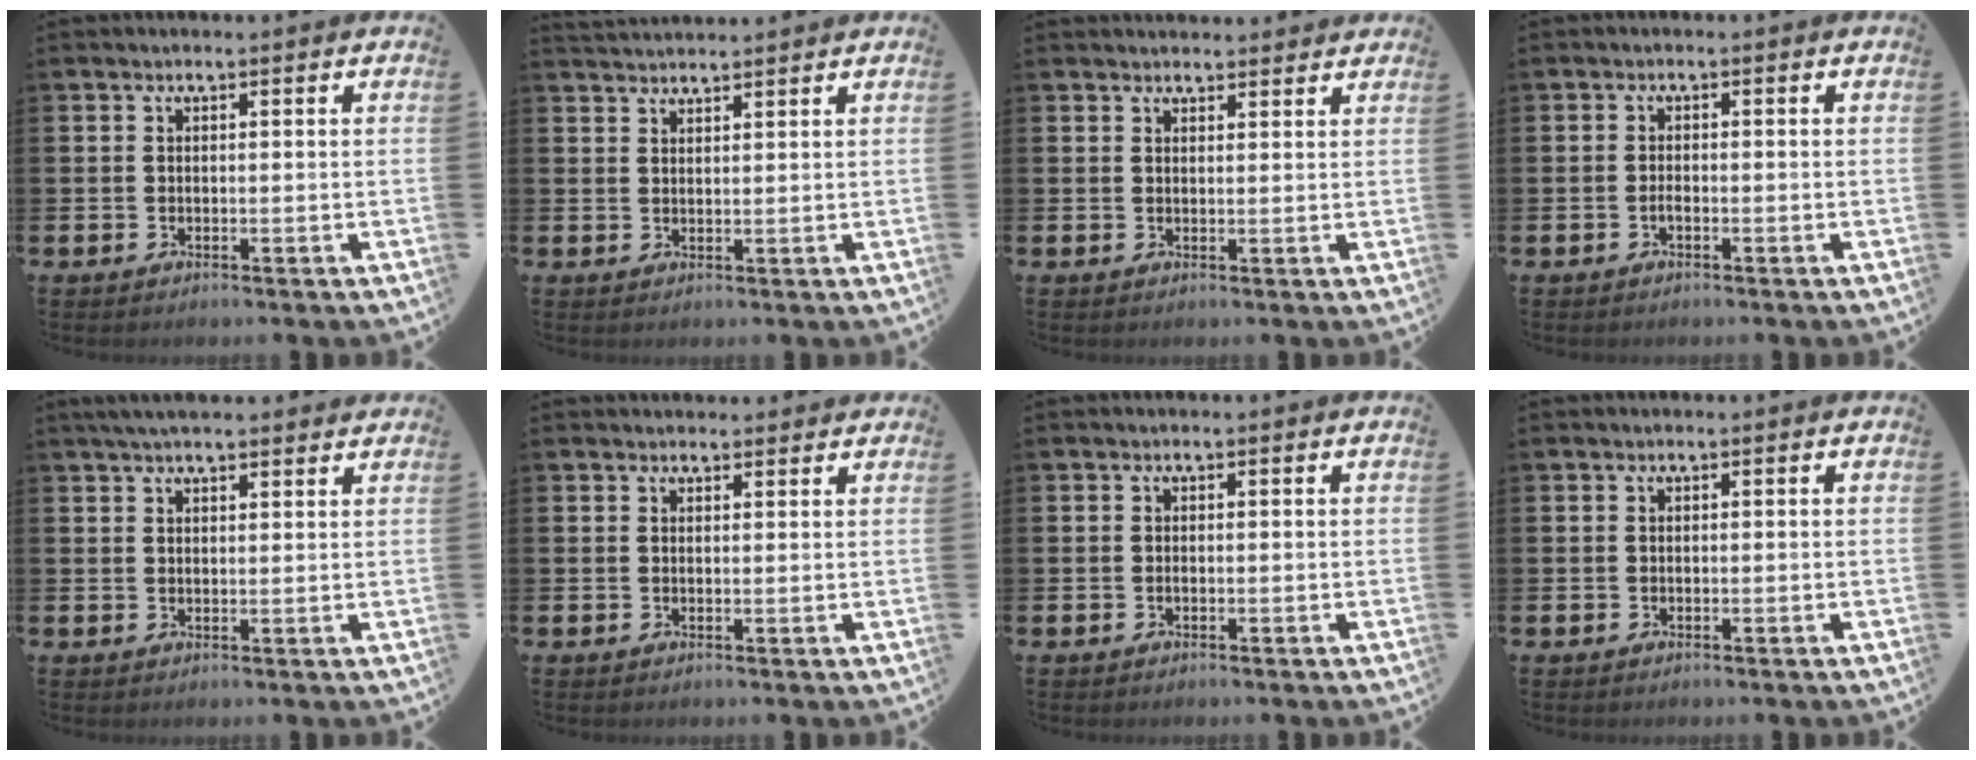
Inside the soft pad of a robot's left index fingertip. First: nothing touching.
{"total": 2.3, "force": [2.3, 0.2, 0.1], "torque": [-0.003, -0.009, 0.043]}
{"total": 2.1, "force": [2.1, 0.3, -0.1], "torque": [0.012, -0.012, 0.035]}
{"total": 0.9, "force": [-0.5, 0.2, 0.6], "torque": [-0.015, -0.002, -0.009]}
{"total": 3.4, "force": [3.0, 0.7, 1.3], "torque": [-0.028, -0.004, 0.055]}
{"total": 1.5, "force": [1.5, 0.4, -0.1], "torque": [0.012, -0.004, 0.025]}
{"total": 0.0}
{"total": 0.0}